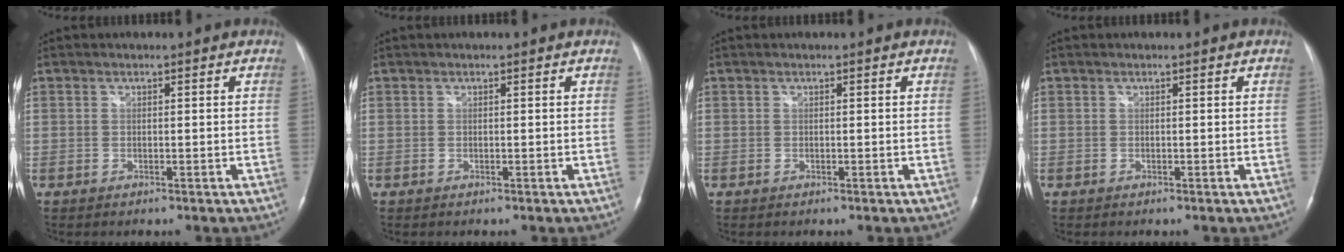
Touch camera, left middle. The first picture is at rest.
{"total": 0.0}
{"total": 0.0}
{"total": 0.0}